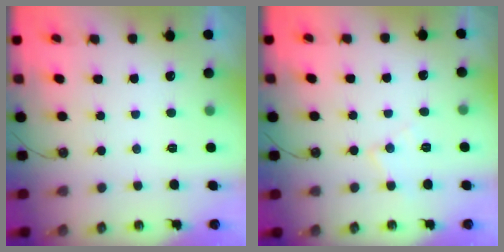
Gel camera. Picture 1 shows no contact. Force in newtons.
{"total": 6.6, "press": 6.6, "slide": 0.4}